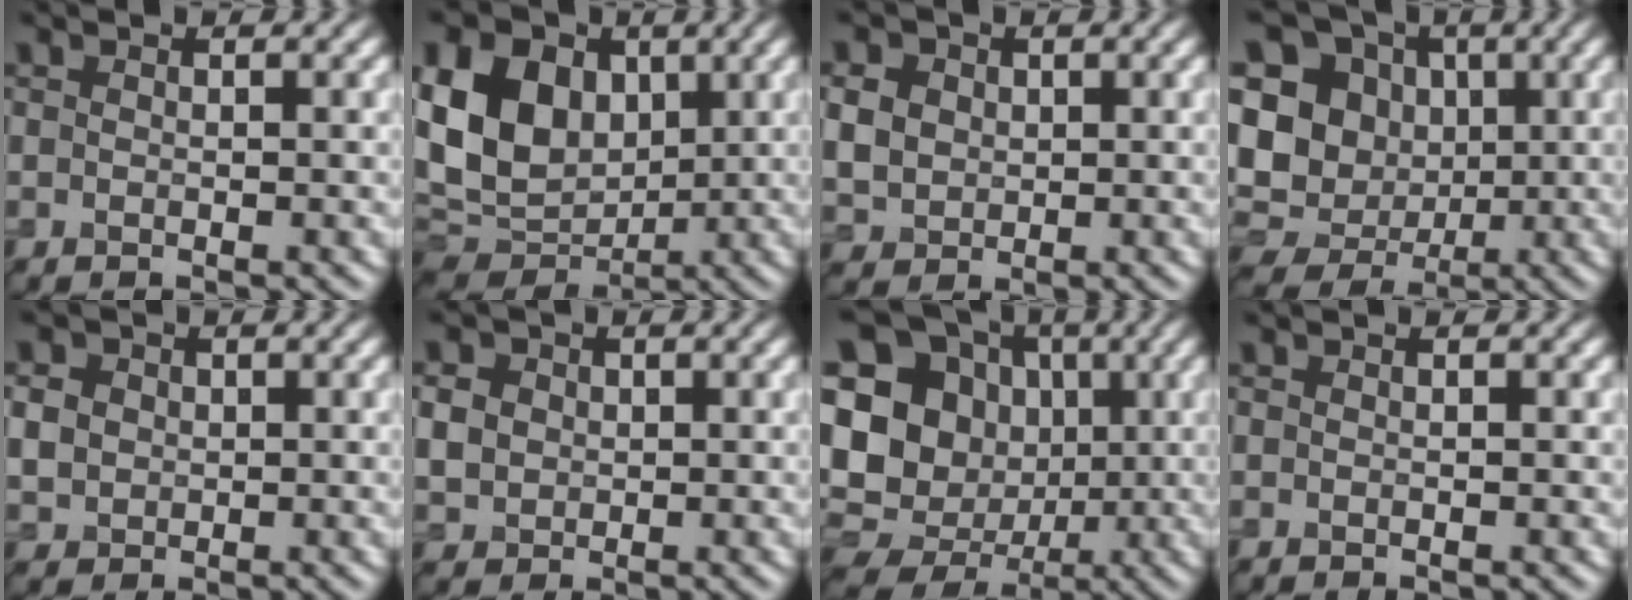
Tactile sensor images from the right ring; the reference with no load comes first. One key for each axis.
{"total": 13.6, "fx": 2.1, "fy": 10.0, "fz": 9.0, "tx": -0.191, "ty": 0.013, "tz": 0.028}
{"total": 4.4, "fx": 0.8, "fy": 3.7, "fz": 2.2, "tx": -0.075, "ty": 0.008, "tz": 0.013}
{"total": 13.9, "fx": 0.1, "fy": 12.2, "fz": 6.6, "tx": -0.142, "ty": 0.005, "tz": -0.019}
{"total": 3.0, "fx": 0.4, "fy": 2.7, "fz": 1.3, "tx": -0.043, "ty": 0.003, "tz": 0.007}
{"total": 3.5, "fx": 0.5, "fy": 3.1, "fz": 1.6, "tx": -0.053, "ty": 0.005, "tz": 0.007}
{"total": 19.4, "fx": -0.5, "fy": 17.3, "fz": 8.6, "tx": -0.188, "ty": 0.012, "tz": -0.035}
{"total": 0.0}